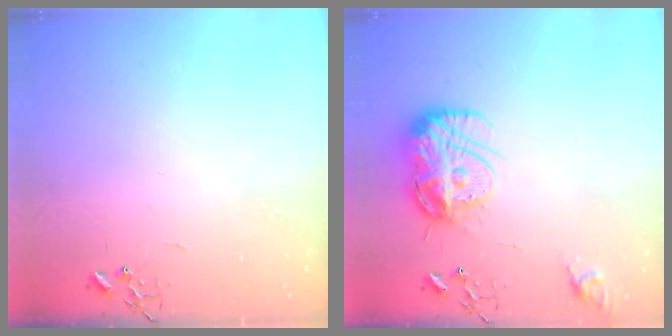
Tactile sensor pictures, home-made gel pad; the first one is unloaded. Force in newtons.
{"total": 14.7, "press": 14.7, "slide": 1.0}